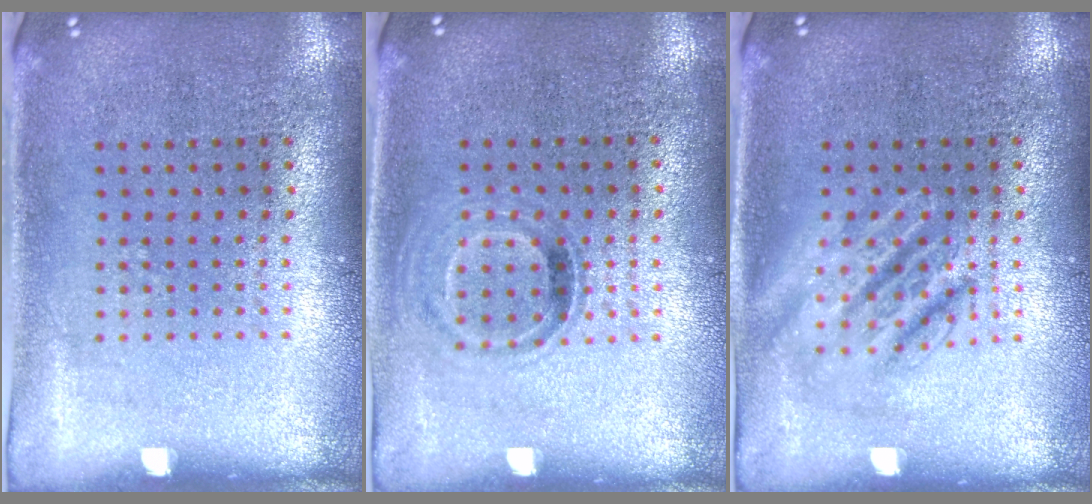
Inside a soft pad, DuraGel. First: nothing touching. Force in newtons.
{"total": 1.0, "press": 0.8, "slide": 0.6}
{"total": 2.8, "press": 2.8, "slide": 0.3}